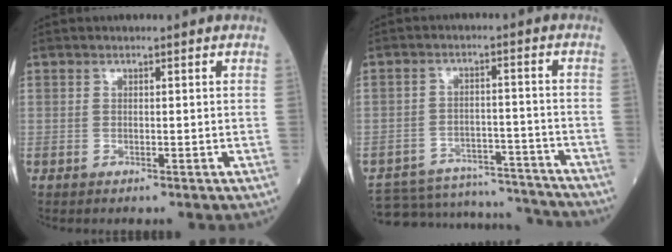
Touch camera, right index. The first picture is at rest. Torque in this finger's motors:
{"motor_torque": [-0.39, -0.29, -1.03, -0.21]}